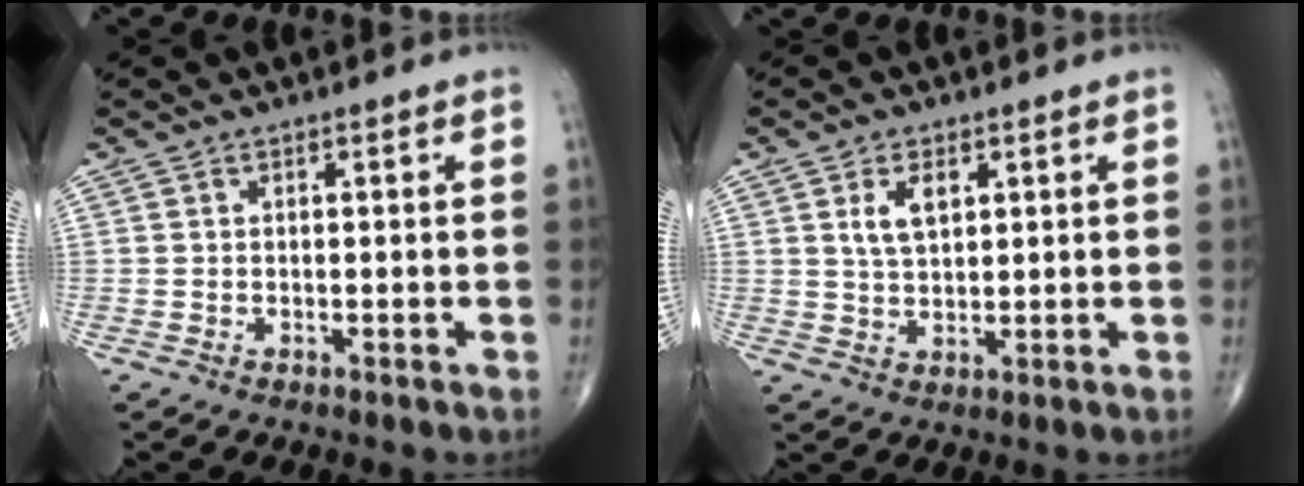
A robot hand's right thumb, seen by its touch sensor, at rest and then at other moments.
{"total": 5.0, "force": [1.9, 2.7, 3.8], "torque": [-0.063, -0.008, 0.039]}